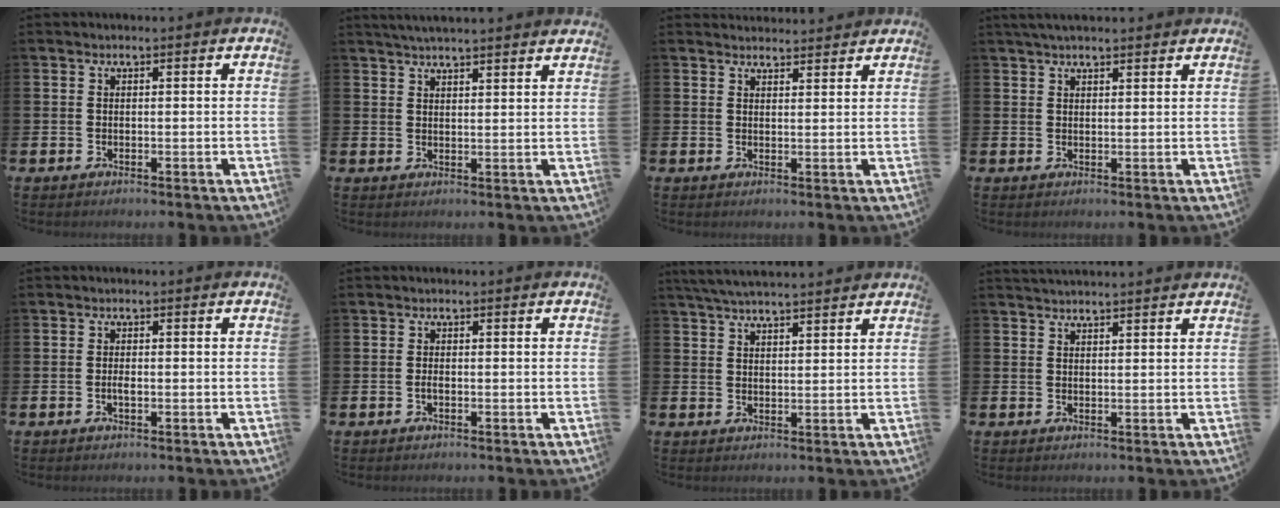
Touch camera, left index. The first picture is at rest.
{"total": 3.5, "force": [3.5, -0.2, 0.5], "torque": [-0.015, -0.011, 0.064]}
{"total": 2.5, "force": [2.5, 0.5, -0.2], "torque": [0.011, -0.017, 0.043]}
{"total": 2.6, "force": [2.4, 0.6, 1.0], "torque": [-0.019, -0.002, 0.043]}
{"total": 1.1, "force": [-0.2, 0.4, 1.0], "torque": [-0.013, -0.003, -0.005]}
{"total": 0.8, "force": [-0.3, 0.3, 0.7], "torque": [-0.015, -0.001, -0.005]}
{"total": 4.4, "force": [4.2, 0.3, 1.2], "torque": [-0.029, -0.012, 0.077]}
{"total": 2.1, "force": [2.1, 0.0, 0.1], "torque": [-0.004, -0.007, 0.038]}